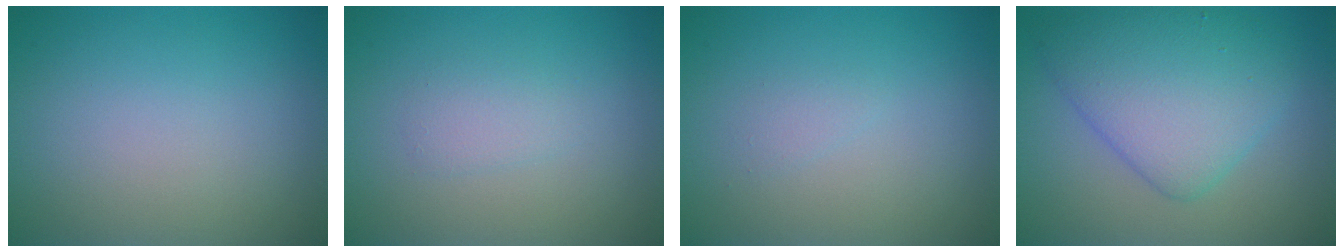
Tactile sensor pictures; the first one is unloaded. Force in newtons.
{"total": 1.3, "press": 1.3, "slide": 0.0}
{"total": 0.7, "press": 0.7, "slide": 0.1}
{"total": 6.5, "press": 6.5, "slide": 0.3}